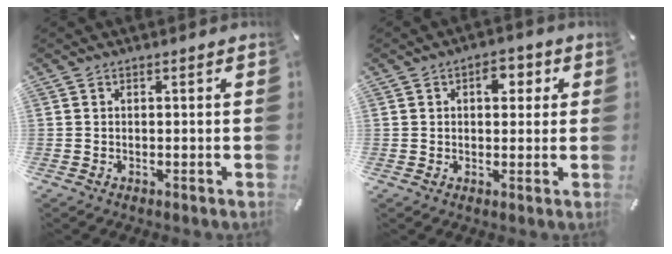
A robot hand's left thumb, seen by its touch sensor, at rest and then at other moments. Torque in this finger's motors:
{"motor_torque": [0.41, 0.17, 0.06, -0.06, 0.03]}